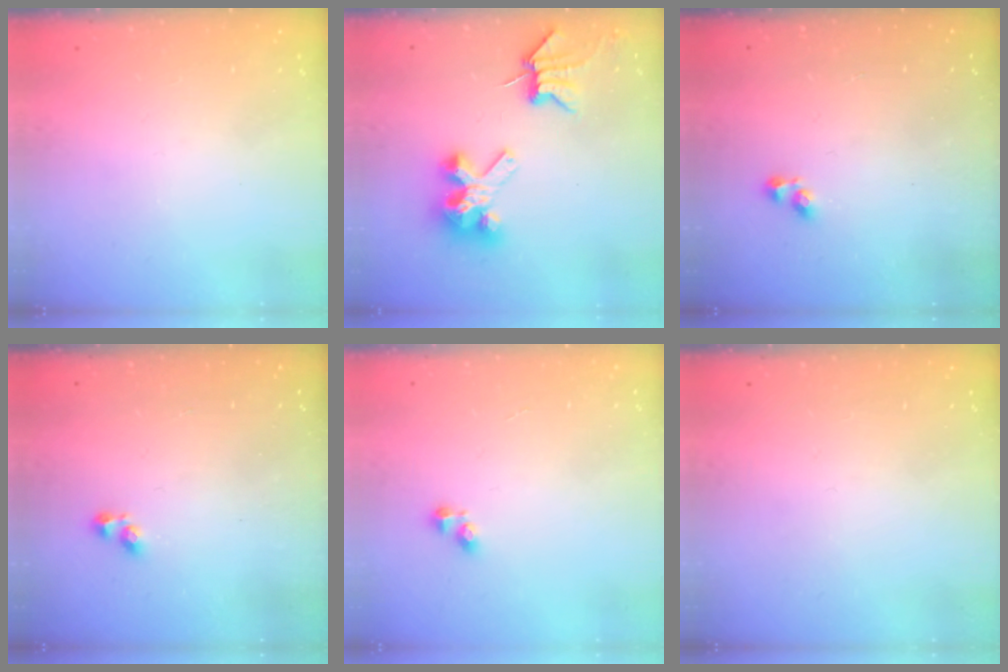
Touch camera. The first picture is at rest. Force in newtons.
{"total": 8.1, "press": 8.1, "slide": 0.6}
{"total": 1.9, "press": 1.9, "slide": 0.3}
{"total": 1.9, "press": 1.9, "slide": 0.3}
{"total": 2.6, "press": 2.6, "slide": 0.4}
{"total": 0.0}